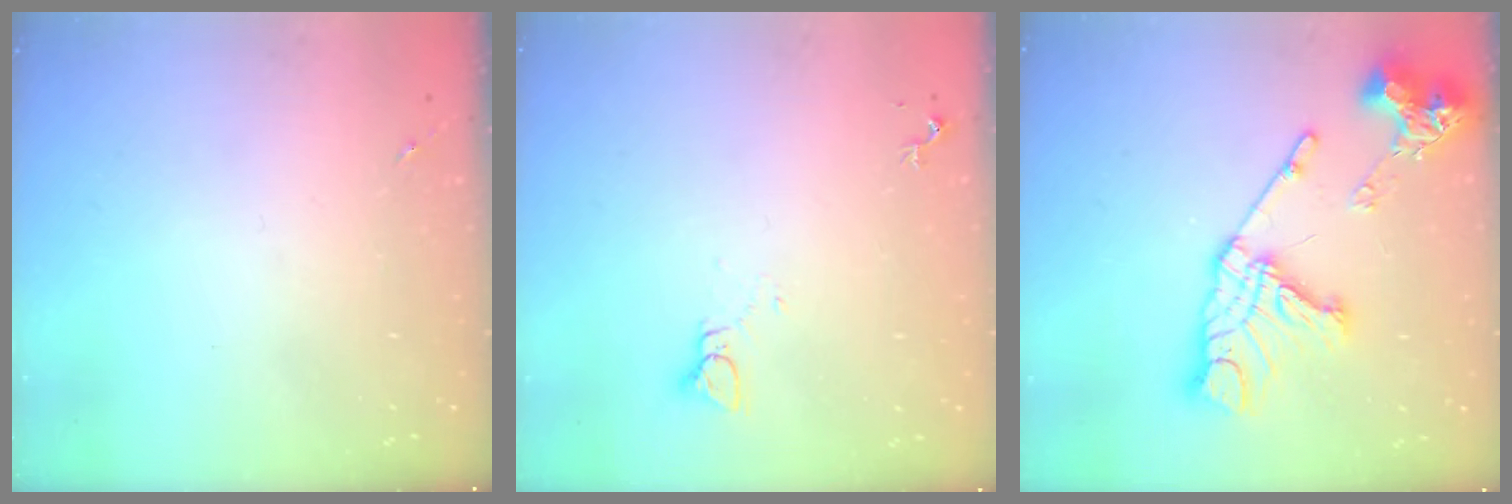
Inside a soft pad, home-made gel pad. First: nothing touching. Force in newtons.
{"total": 2.7, "press": 2.7, "slide": 0.2}
{"total": 20.9, "press": 20.8, "slide": 2.3}